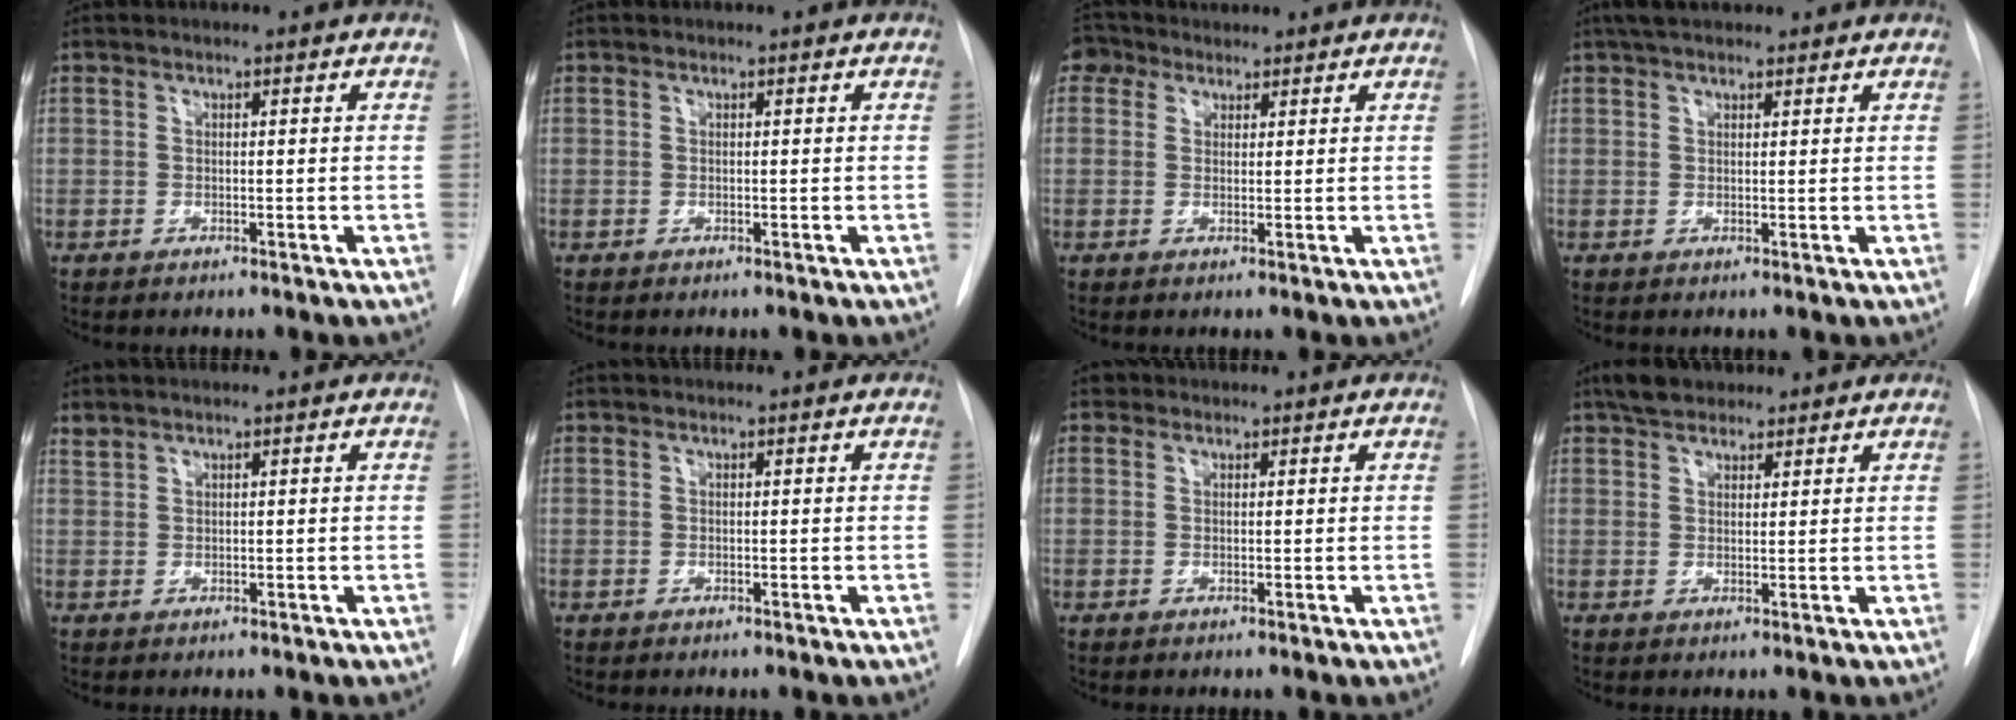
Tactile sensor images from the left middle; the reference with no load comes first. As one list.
[{"total": 0.0}, {"total": 3.3, "force": [2.4, 2.3, 0.1], "torque": [-0.005, 0.026, 0.041]}, {"total": 5.0, "force": [3.9, 1.9, 2.4], "torque": [-0.039, 0.028, 0.065]}, {"total": 1.0, "force": [1.0, 0.2, 0.1], "torque": [-0.008, 0.007, 0.025]}, {"total": 0.0}, {"total": 1.7, "force": [0.9, 1.4, 0.2], "torque": [0.003, 0.009, 0.011]}, {"total": 5.0, "force": [3.8, 2.6, 2.0], "torque": [-0.037, 0.017, 0.067]}]